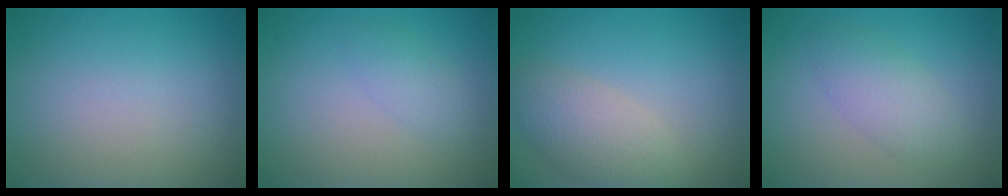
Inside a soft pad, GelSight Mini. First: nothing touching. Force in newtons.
{"total": 0.7, "press": 0.7, "slide": 0.1}
{"total": 3.9, "press": 3.9, "slide": 0.1}
{"total": 3.0, "press": 3.0, "slide": 0.1}